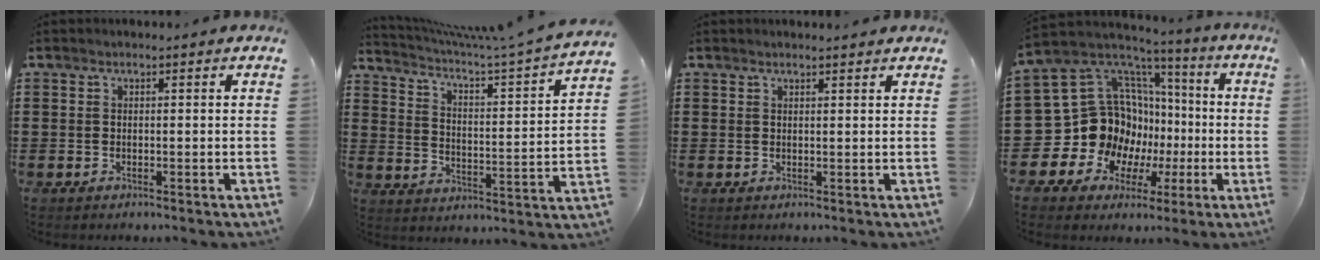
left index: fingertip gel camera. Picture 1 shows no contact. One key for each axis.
{"total": 4.3, "fx": 3.5, "fy": -0.4, "fz": 2.5, "tx": -0.066, "ty": -0.042, "tz": 0.048}
{"total": 1.1, "fx": 1.1, "fy": 0.0, "fz": 0.3, "tx": -0.008, "ty": -0.001, "tz": 0.020}
{"total": 16.1, "fx": -1.6, "fy": 14.9, "fz": 6.0, "tx": -0.160, "ty": -0.039, "tz": 0.002}